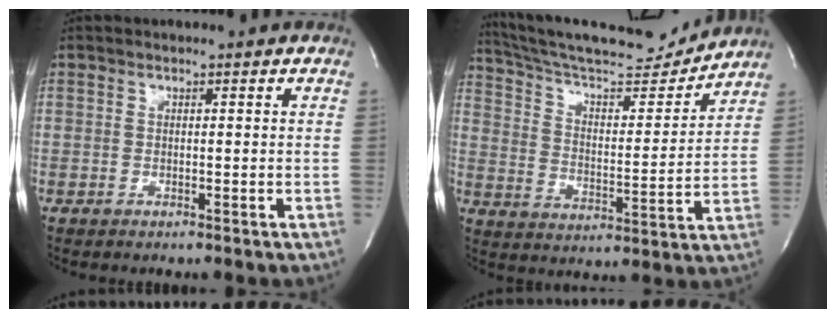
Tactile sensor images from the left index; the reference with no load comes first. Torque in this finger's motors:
{"motor_torque": [0.21, -0.44, 0.15, 0.06]}